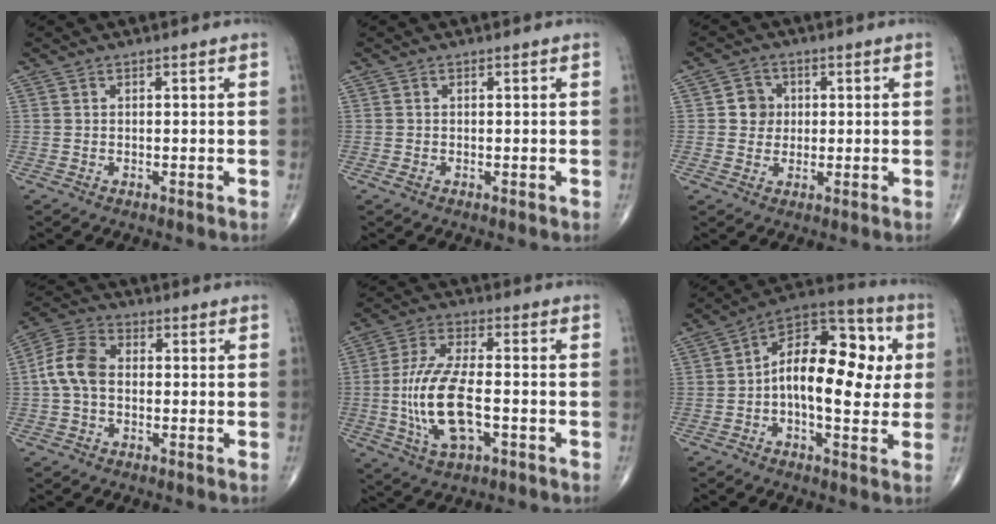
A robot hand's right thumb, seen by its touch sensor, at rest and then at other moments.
{"total": 0.8, "force": [-0.3, 0.4, 0.6], "torque": [-0.009, 0.001, -0.005]}
{"total": 4.4, "force": [0.5, 4.1, 1.5], "torque": [0.001, 0.005, 0.004]}
{"total": 7.9, "force": [-0.3, 5.4, 5.9], "torque": [-0.117, 0.025, -0.016]}
{"total": 13.8, "force": [-2.6, 6.0, 12.2], "torque": [-0.252, 0.014, -0.045]}
{"total": 18.0, "force": [0.8, 9.4, 15.3], "torque": [-0.205, 0.036, 0.003]}